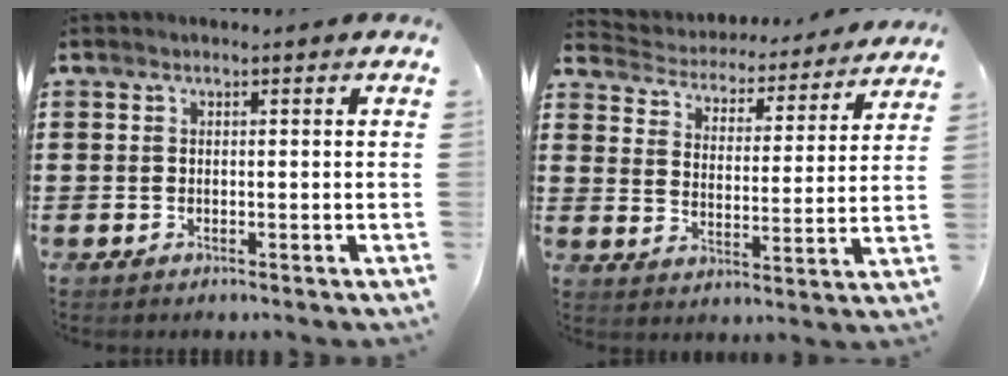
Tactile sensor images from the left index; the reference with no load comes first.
{"total": 4.0, "force": [3.9, 0.4, -0.2], "torque": [-0.024, -0.037, 0.060]}